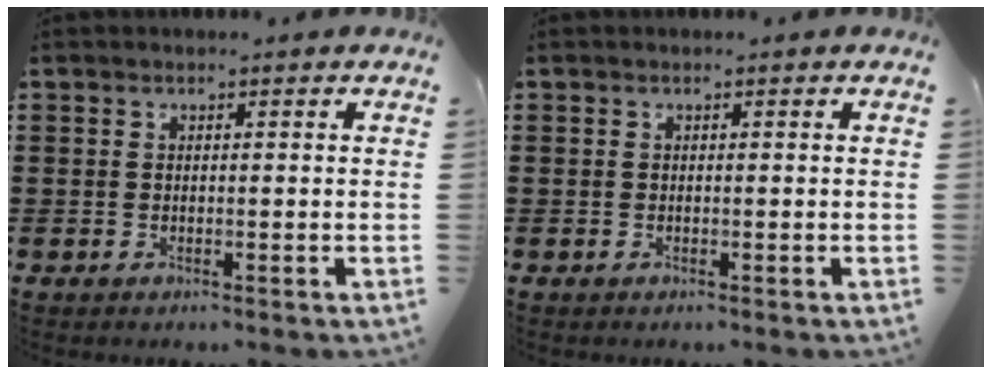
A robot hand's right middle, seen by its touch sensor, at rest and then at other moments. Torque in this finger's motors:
{"motor_torque": [0.04, -0.13, 0.04, 0.01]}